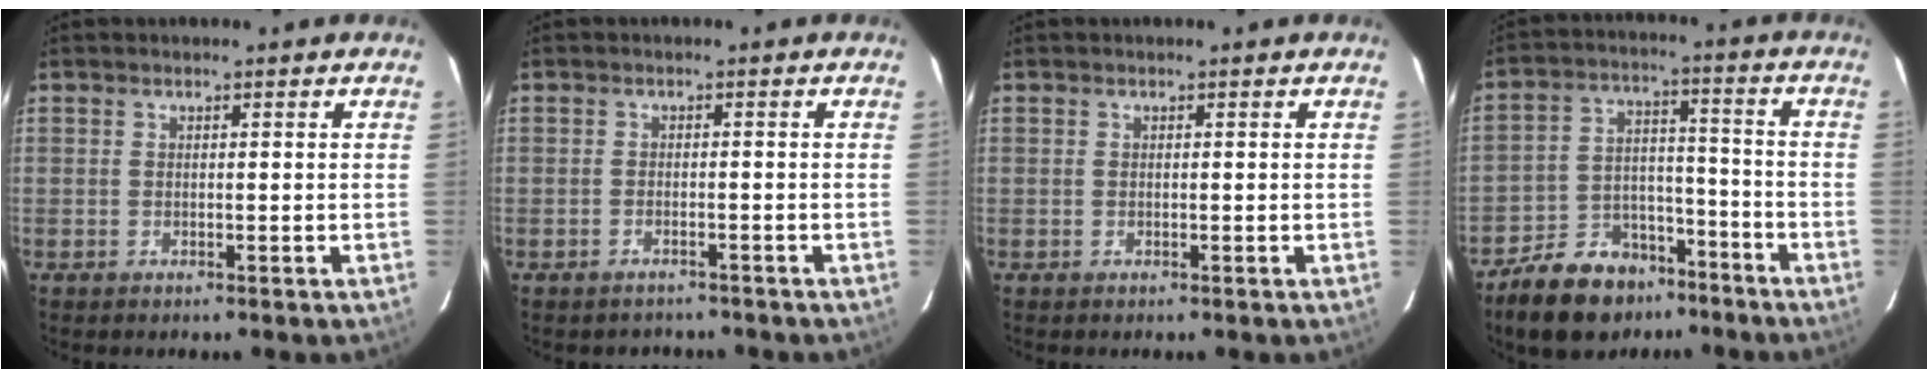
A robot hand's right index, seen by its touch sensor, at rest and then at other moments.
{"total": 2.5, "force": [-2.2, 1.2, 0.5], "torque": [-0.013, -0.003, -0.029]}
{"total": 0.0}
{"total": 14.7, "force": [-11.0, 8.1, 5.5], "torque": [-0.128, 0.031, -0.163]}